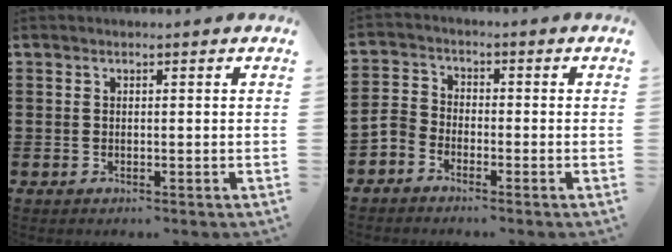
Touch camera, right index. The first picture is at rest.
{"total": 3.2, "force": [-2.7, 1.6, 0.8], "torque": [-0.036, 0.000, -0.061]}